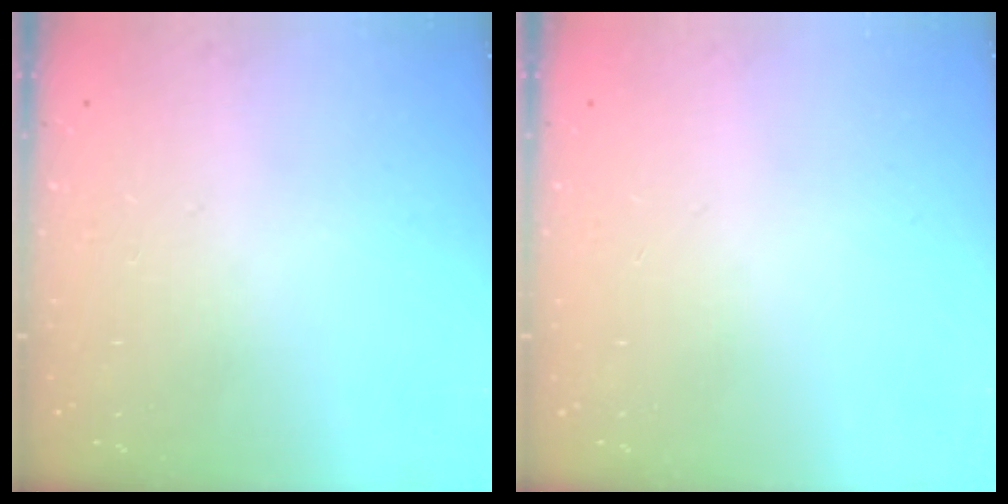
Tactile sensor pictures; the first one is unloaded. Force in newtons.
{"total": 0.0}